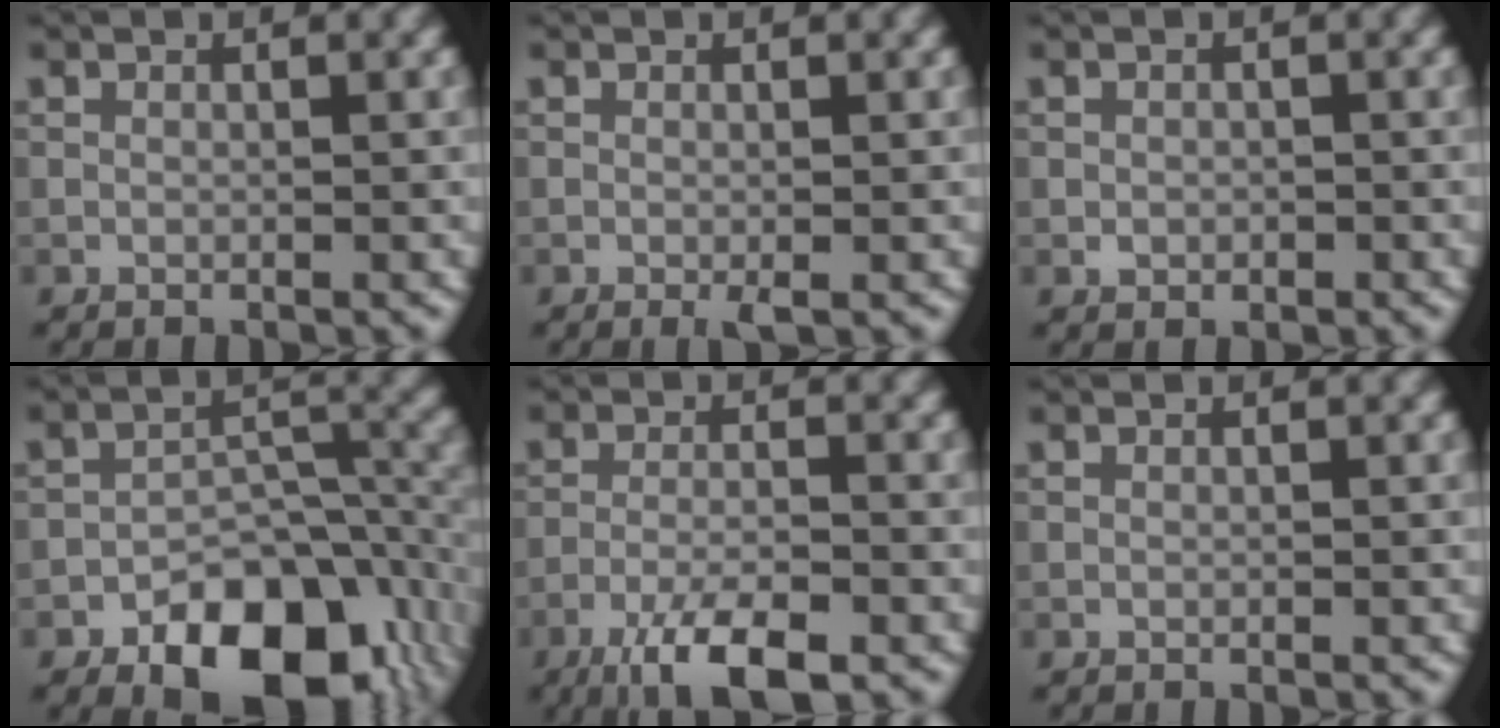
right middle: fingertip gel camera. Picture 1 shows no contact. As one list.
[{"total": 0.8, "force": [-0.2, 0.1, 0.7], "torque": [-0.013, -0.005, -0.005]}, {"total": 0.9, "force": [-0.2, 0.8, 0.4], "torque": [-0.005, -0.004, -0.006]}, {"total": 12.7, "force": [-7.2, 6.9, 7.8], "torque": [-0.109, -0.015, -0.104]}, {"total": 6.4, "force": [-4.2, 1.6, 4.6], "torque": [-0.086, -0.006, -0.077]}, {"total": 0.0}]